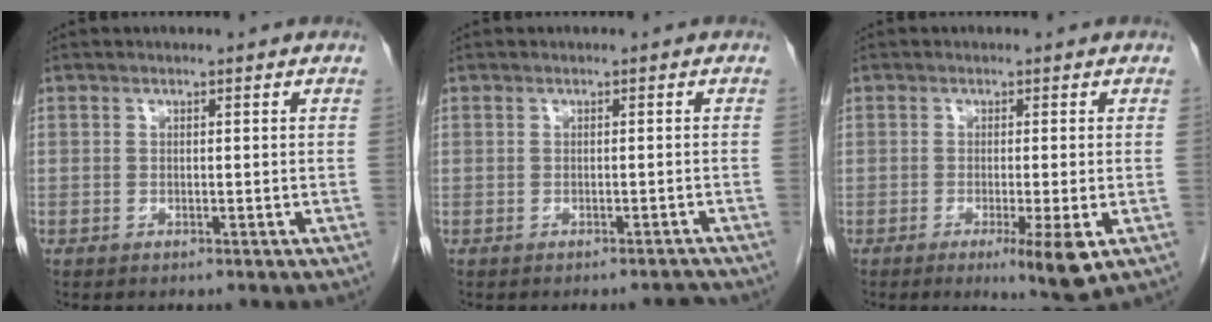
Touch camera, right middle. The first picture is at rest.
{"total": 1.9, "force": [-1.9, -0.4, 0.2], "torque": [0.001, -0.003, -0.022]}
{"total": 5.7, "force": [-2.5, -0.1, 5.1], "torque": [-0.071, -0.017, -0.033]}